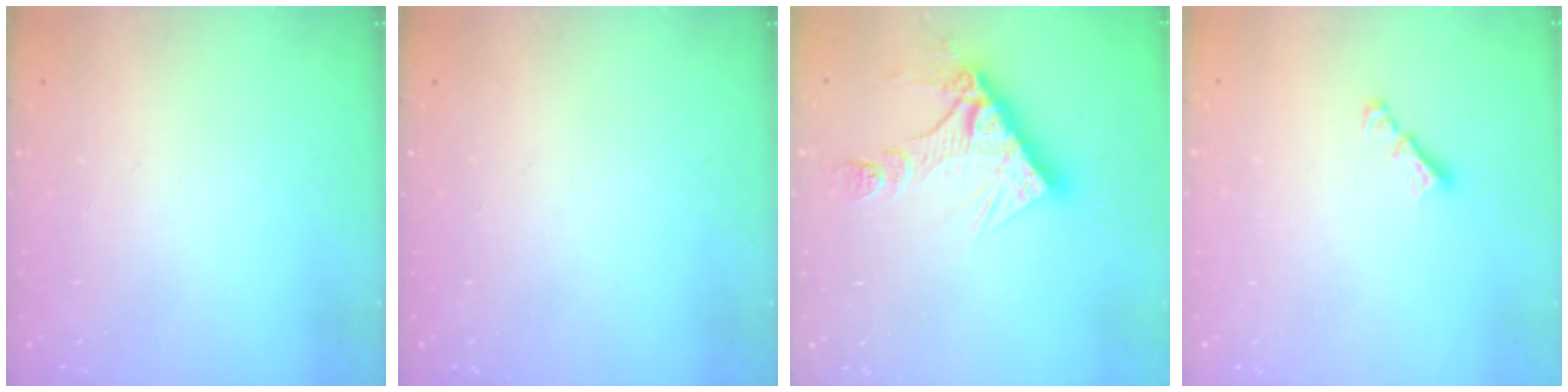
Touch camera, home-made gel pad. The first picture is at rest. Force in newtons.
{"total": 0.0}
{"total": 13.5, "press": 13.4, "slide": 1.2}
{"total": 2.2, "press": 2.1, "slide": 0.6}